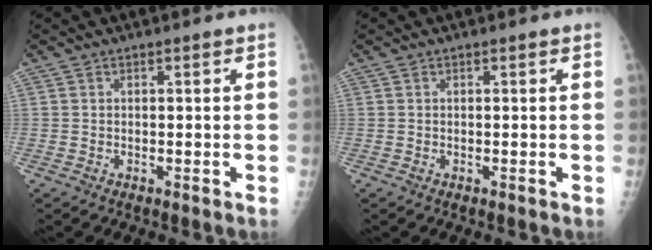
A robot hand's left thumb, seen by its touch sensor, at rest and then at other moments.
{"total": 0.0}